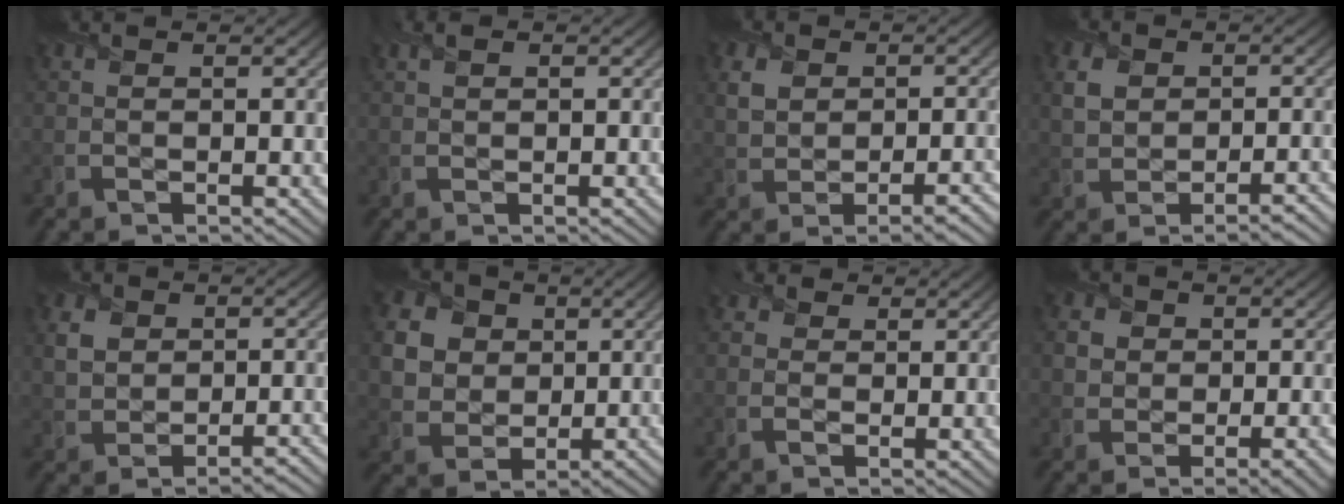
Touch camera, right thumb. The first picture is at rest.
{"total": 1.1, "force": [0.6, 0.5, 0.8], "torque": [-0.019, 0.005, 0.010]}
{"total": 5.2, "force": [0.0, 3.4, 3.9], "torque": [-0.063, -0.004, 0.001]}
{"total": 4.9, "force": [-0.2, 3.5, 3.4], "torque": [-0.060, -0.004, -0.002]}
{"total": 4.5, "force": [-0.1, 3.5, 2.8], "torque": [-0.053, -0.003, -0.002]}
{"total": 8.4, "force": [1.4, 7.3, 3.8], "torque": [-0.130, 0.007, 0.022]}
{"total": 2.5, "force": [0.5, 2.1, 1.2], "torque": [-0.031, 0.004, 0.003]}
{"total": 6.1, "force": [-0.2, 5.1, 3.3], "torque": [-0.053, 0.004, -0.013]}